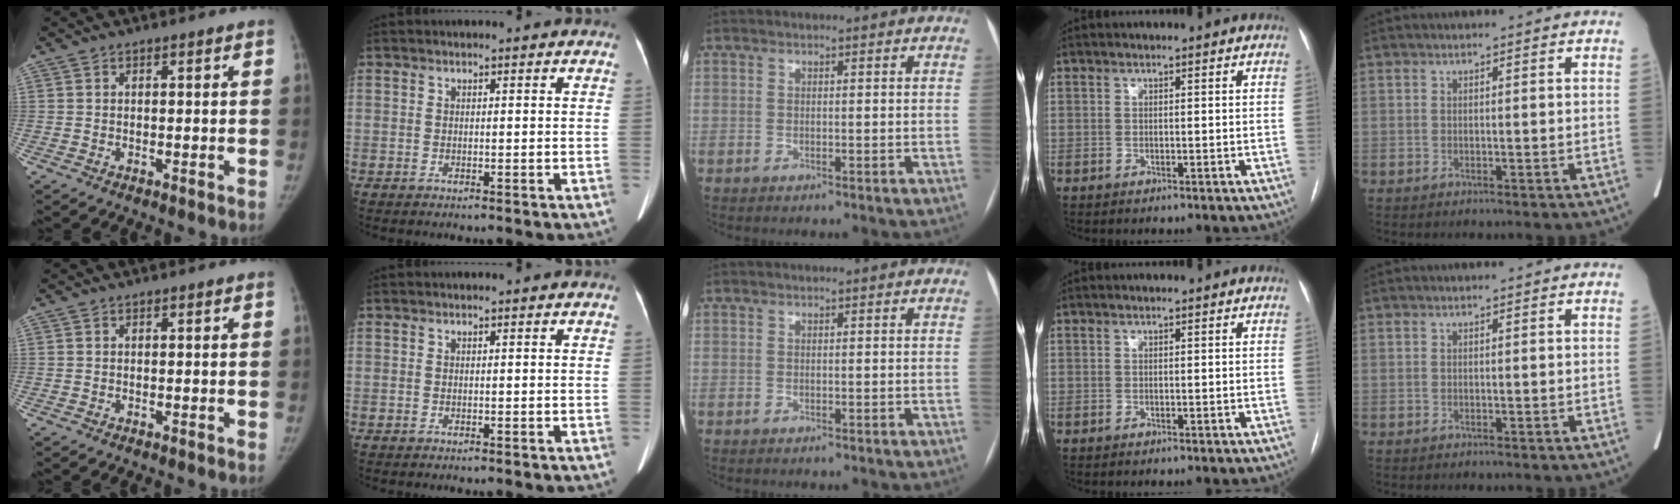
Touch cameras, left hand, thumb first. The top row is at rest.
{}